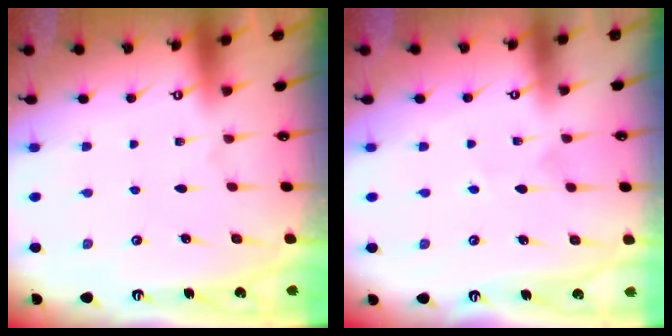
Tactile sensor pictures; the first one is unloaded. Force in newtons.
{"total": 2.5, "press": 2.3, "slide": 0.9}